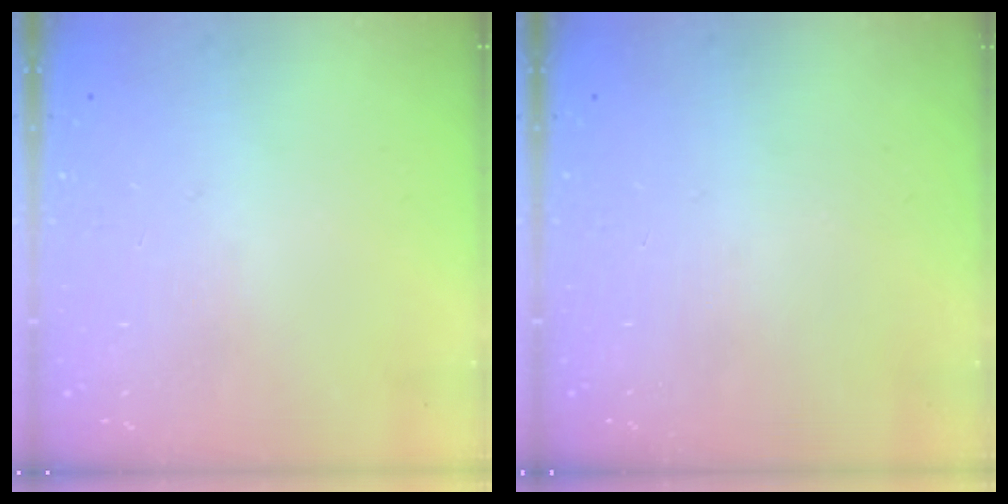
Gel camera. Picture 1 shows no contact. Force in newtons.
{"total": 0.0}